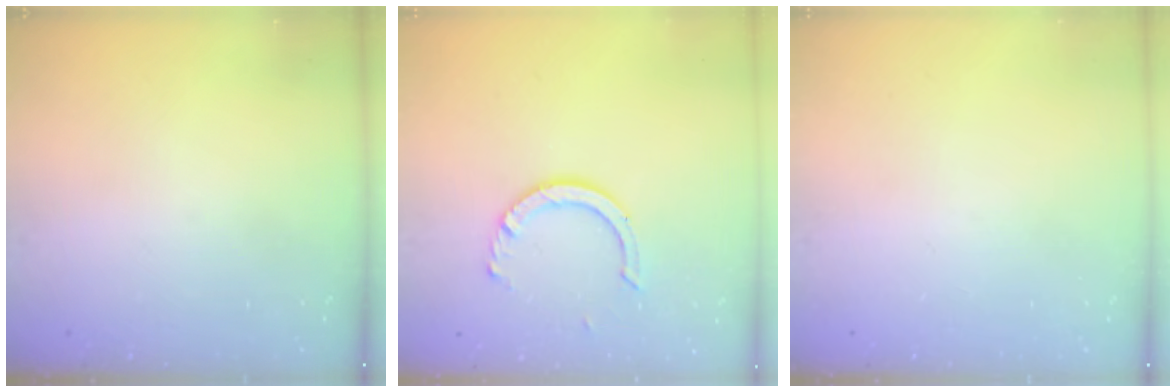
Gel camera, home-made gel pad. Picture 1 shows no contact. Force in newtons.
{"total": 8.4, "press": 8.3, "slide": 0.7}
{"total": 0.0}